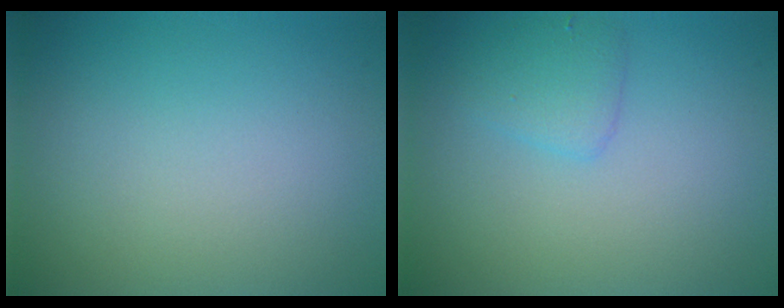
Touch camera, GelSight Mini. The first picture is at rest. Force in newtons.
{"total": 1.7, "press": 1.7, "slide": 0.1}